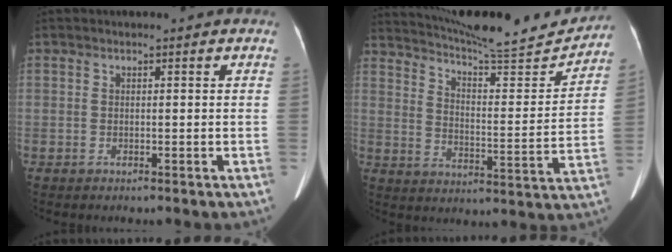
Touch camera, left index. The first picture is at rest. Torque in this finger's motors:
{"motor_torque": [0.84, -1.26, 0.22, 0.11]}